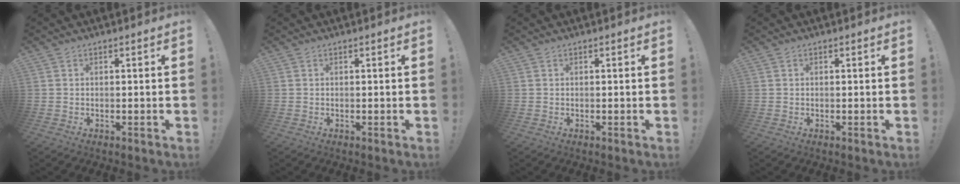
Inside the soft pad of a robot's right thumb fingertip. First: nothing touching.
{"total": 0.0}
{"total": 0.0}
{"total": 0.0}